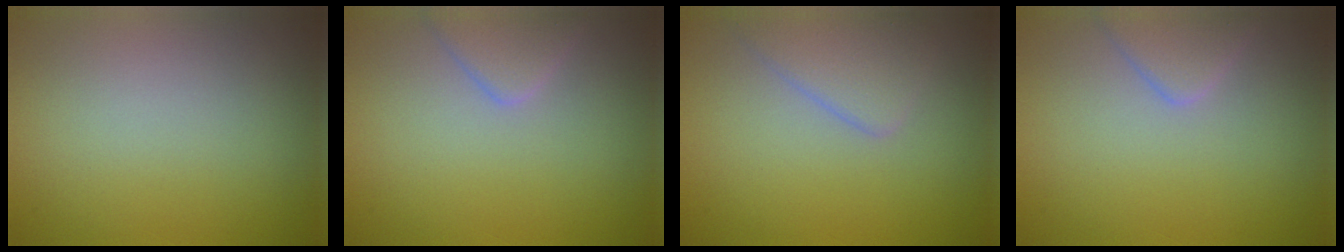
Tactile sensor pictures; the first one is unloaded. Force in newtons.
{"total": 2.3, "press": 2.3, "slide": 0.2}
{"total": 2.9, "press": 2.9, "slide": 0.2}
{"total": 2.3, "press": 2.3, "slide": 0.2}